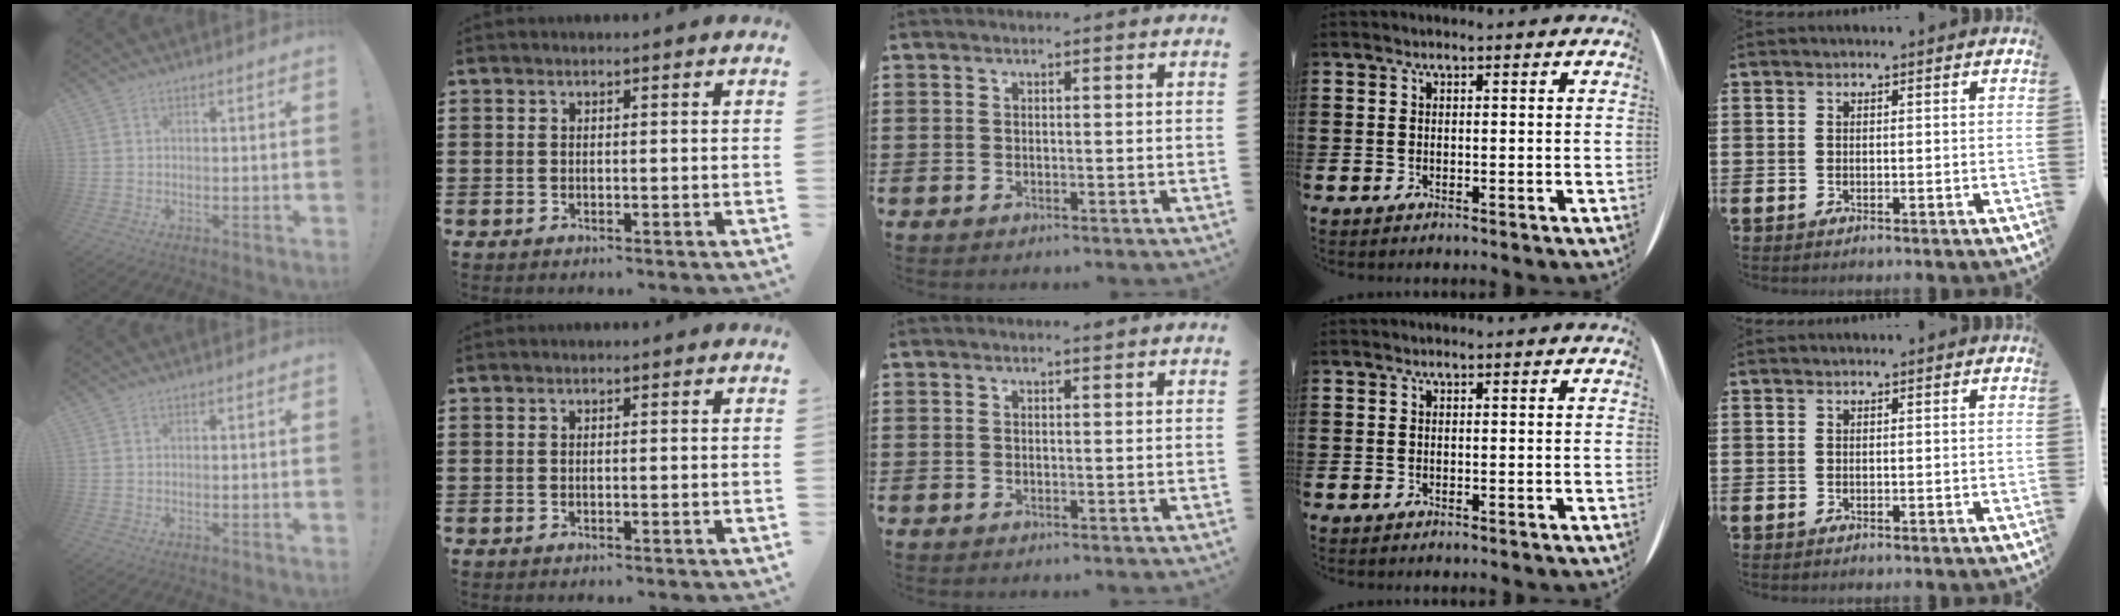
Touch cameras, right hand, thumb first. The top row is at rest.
{}